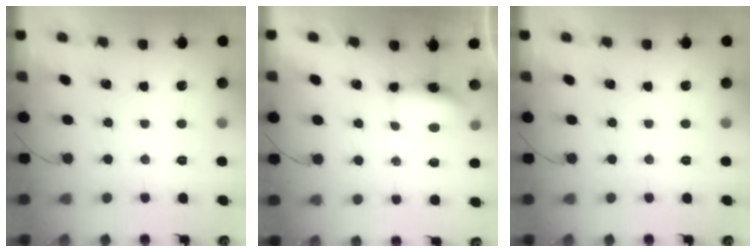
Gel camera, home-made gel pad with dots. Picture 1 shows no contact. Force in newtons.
{"total": 12.4, "press": 6.7, "slide": 10.4}
{"total": 0.0}